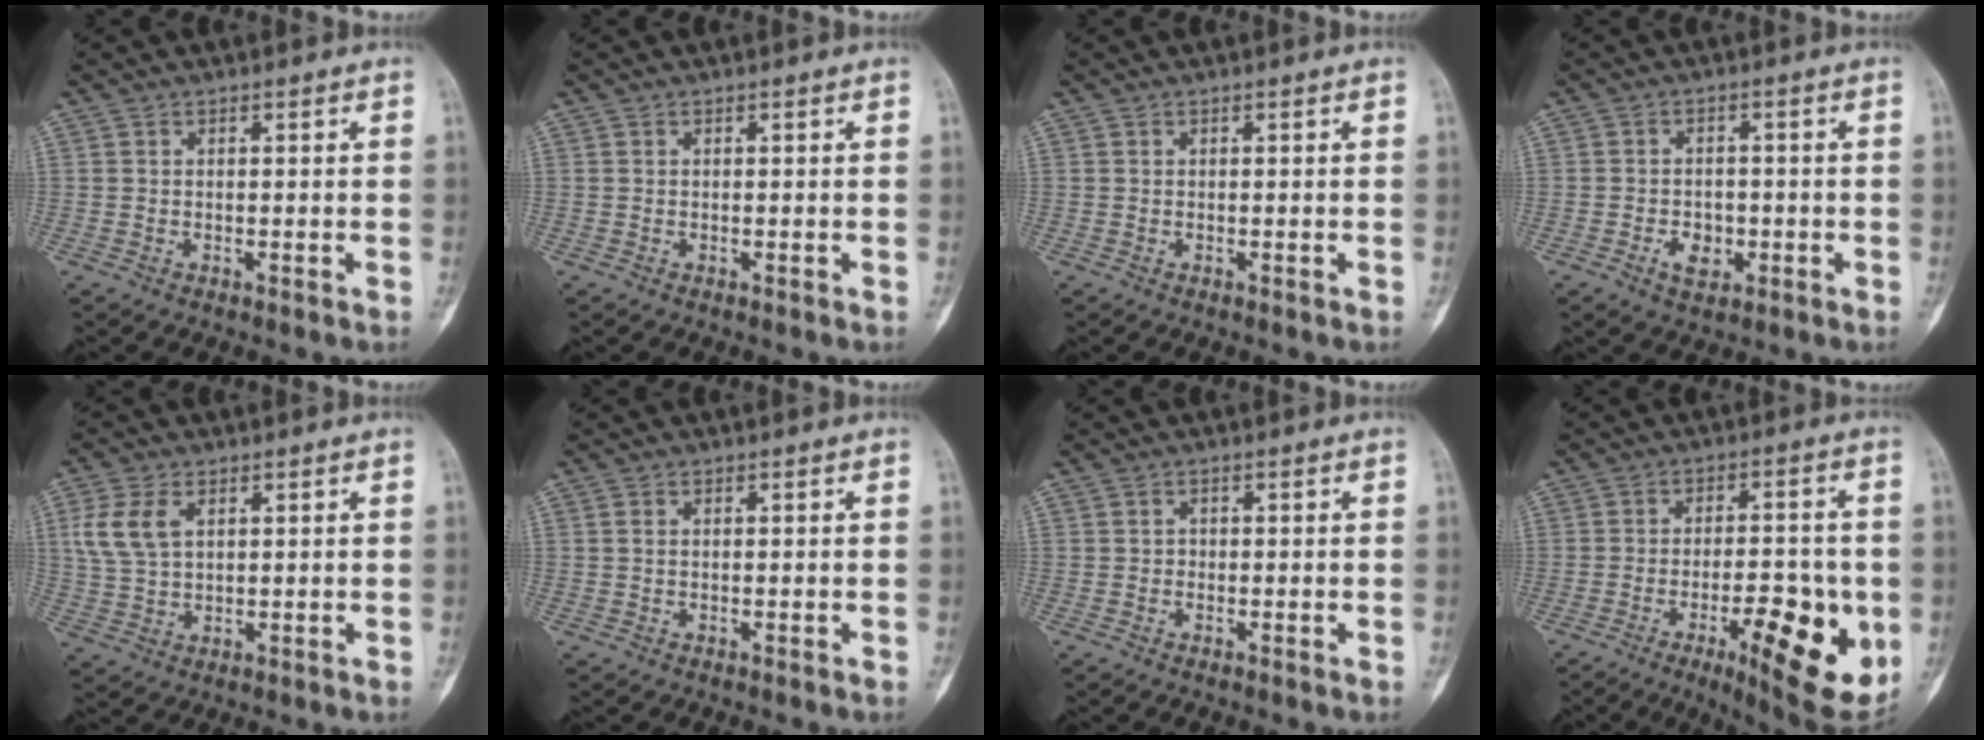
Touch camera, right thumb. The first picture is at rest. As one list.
[{"total": 0.0}, {"total": 0.0}, {"total": 4.3, "force": [-1.6, 3.0, 2.6], "torque": [-0.030, 0.007, -0.025]}, {"total": 7.4, "force": [2.3, 4.5, 5.4], "torque": [-0.117, 0.003, 0.051]}, {"total": 0.8, "force": [0.2, 0.5, 0.6], "torque": [-0.015, 0.002, 0.006]}, {"total": 0.6, "force": [-0.2, 0.5, 0.0], "torque": [0.008, 0.003, -0.006]}, {"total": 17.4, "force": [-5.0, 5.6, 15.7], "torque": [-0.196, 0.002, -0.061]}]